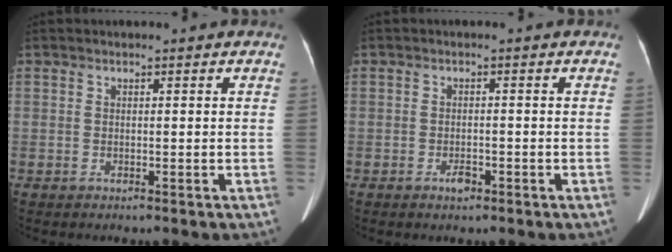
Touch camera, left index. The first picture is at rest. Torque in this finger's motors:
{"motor_torque": [0.20, 0.14, 0.01, 0.00]}